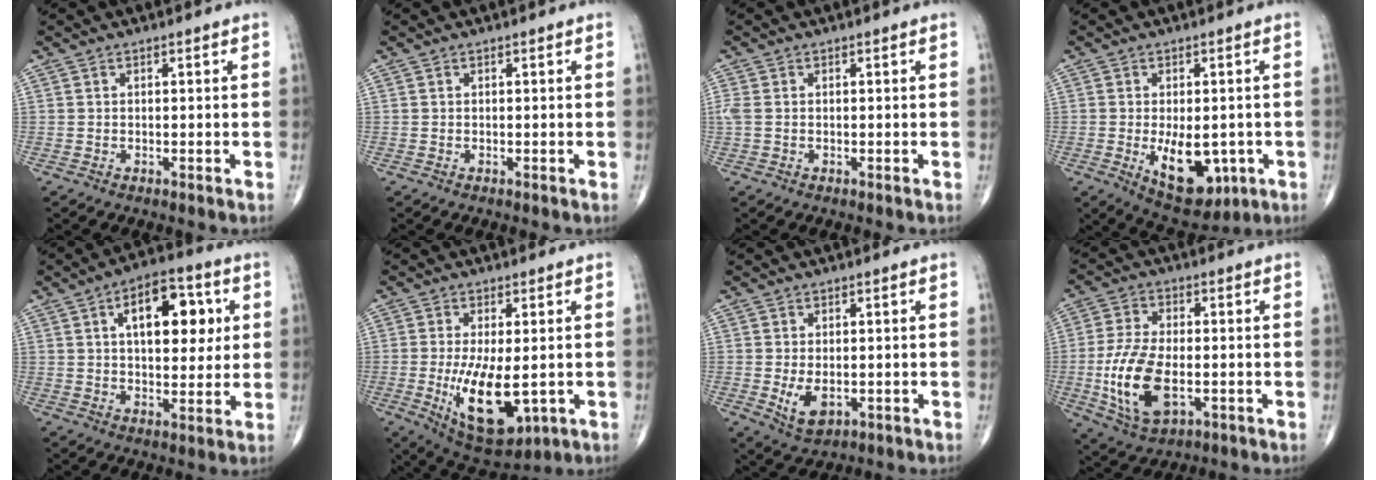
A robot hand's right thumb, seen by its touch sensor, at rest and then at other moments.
{"total": 0.0}
{"total": 2.0, "force": [0.0, 1.3, 1.6], "torque": [-0.054, 0.004, 0.000]}
{"total": 11.2, "force": [-2.7, 6.1, 9.0], "torque": [-0.109, -0.011, -0.025]}
{"total": 14.3, "force": [4.0, 7.4, 11.5], "torque": [-0.133, 0.001, 0.058]}
{"total": 13.3, "force": [-2.4, 5.7, 11.8], "torque": [-0.195, -0.027, -0.020]}
{"total": 5.1, "force": [-0.9, 3.0, 4.0], "torque": [-0.068, -0.012, -0.005]}
{"total": 13.7, "force": [-2.8, 7.1, 11.4], "torque": [-0.231, -0.002, -0.043]}